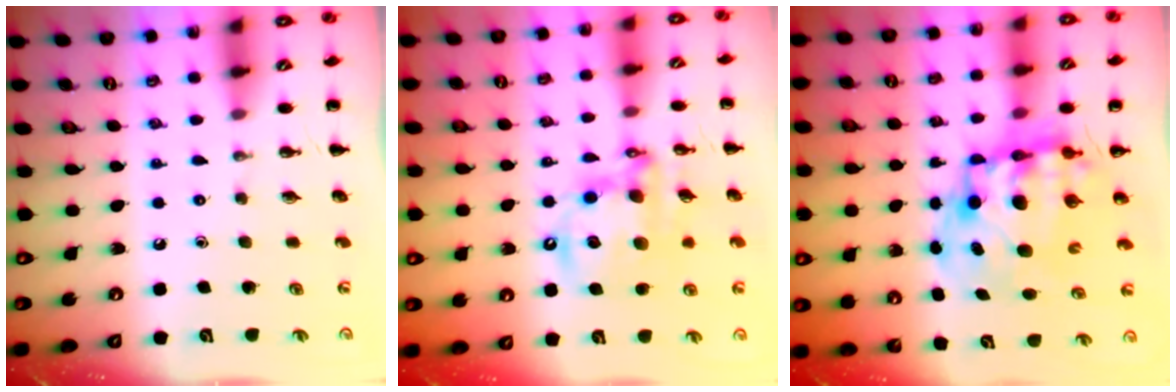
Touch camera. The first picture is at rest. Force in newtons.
{"total": 15.0, "press": 14.6, "slide": 3.6}
{"total": 12.5, "press": 12.0, "slide": 3.2}